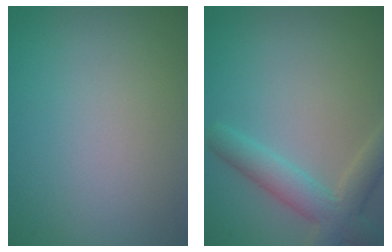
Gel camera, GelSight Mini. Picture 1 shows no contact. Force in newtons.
{"total": 4.4, "press": 4.4, "slide": 0.3}